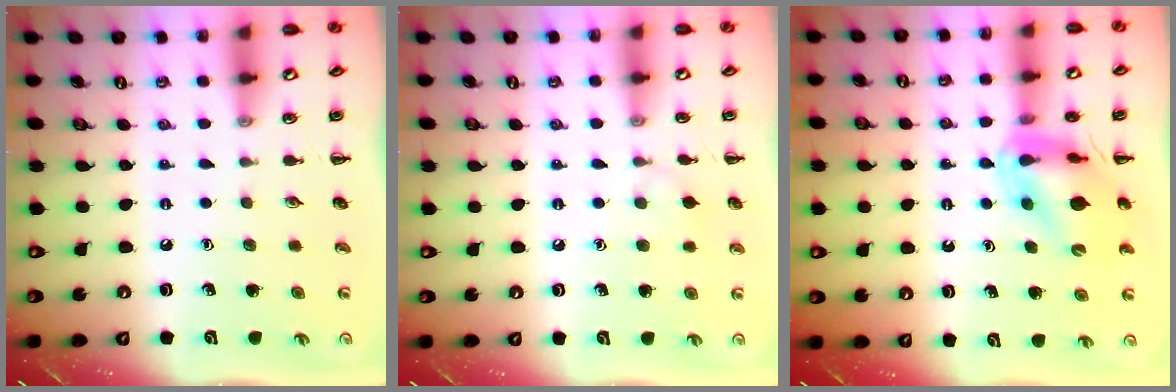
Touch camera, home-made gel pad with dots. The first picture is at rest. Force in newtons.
{"total": 5.6, "press": 5.3, "slide": 1.6}
{"total": 11.9, "press": 11.3, "slide": 3.7}